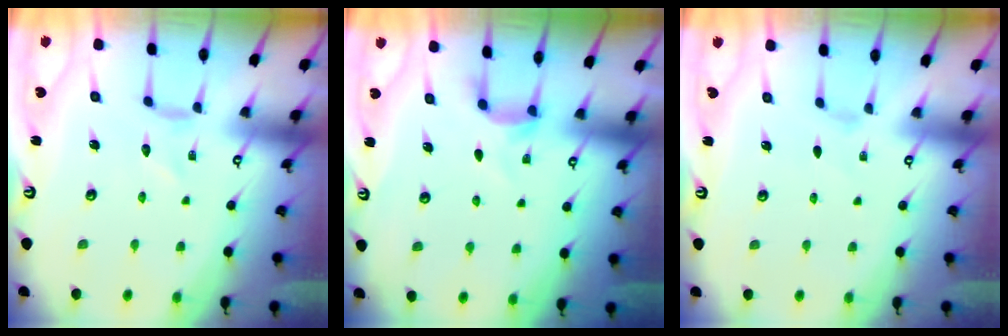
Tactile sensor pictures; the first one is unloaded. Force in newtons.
{"total": 3.5, "press": 3.4, "slide": 0.5}
{"total": 0.0}